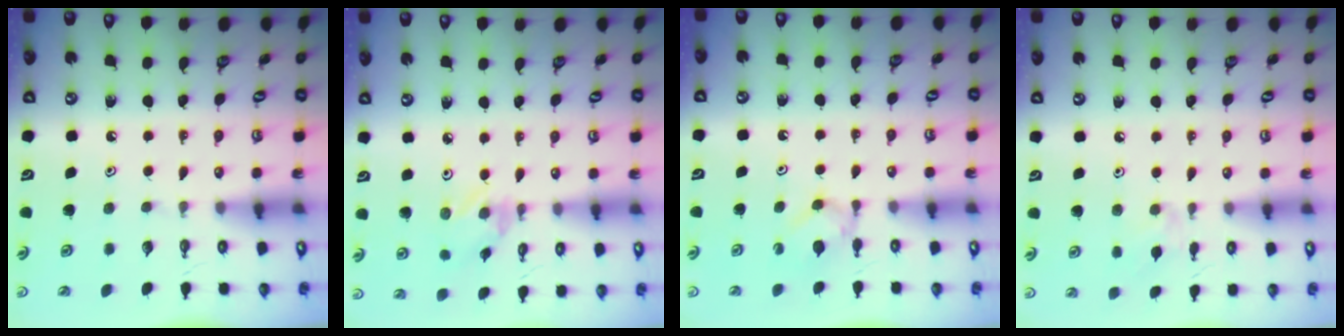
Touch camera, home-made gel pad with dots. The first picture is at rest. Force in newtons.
{"total": 1.3, "press": 1.3, "slide": 0.0}
{"total": 3.0, "press": 2.9, "slide": 0.7}
{"total": 8.0, "press": 7.9, "slide": 0.9}